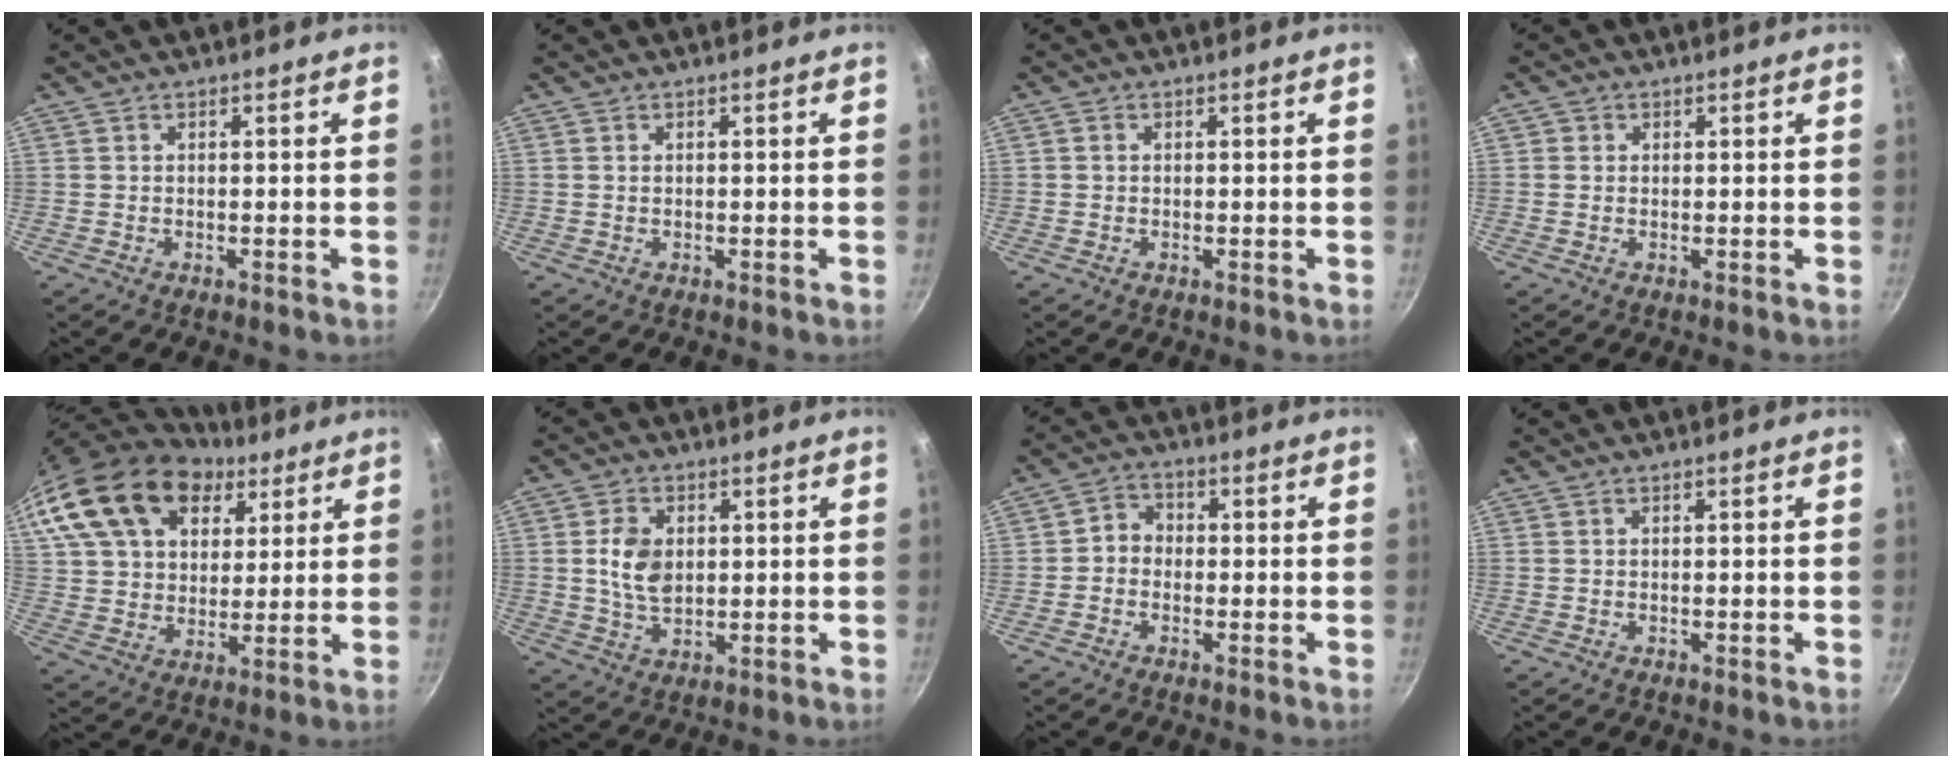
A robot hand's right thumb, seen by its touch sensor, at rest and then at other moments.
{"total": 0.6, "force": [0.1, 0.4, 0.4], "torque": [-0.007, 0.002, 0.002]}
{"total": 0.8, "force": [0.1, 0.7, 0.3], "torque": [-0.004, 0.004, 0.000]}
{"total": 1.2, "force": [0.2, 1.1, 0.3], "torque": [-0.001, -0.002, -0.001]}
{"total": 24.7, "force": [12.5, 16.2, 13.8], "torque": [-0.256, 0.003, 0.224]}
{"total": 7.6, "force": [1.1, 5.2, 5.4], "torque": [-0.089, -0.006, 0.021]}
{"total": 3.6, "force": [-0.8, 3.1, 1.6], "torque": [-0.009, 0.016, -0.026]}
{"total": 0.0}